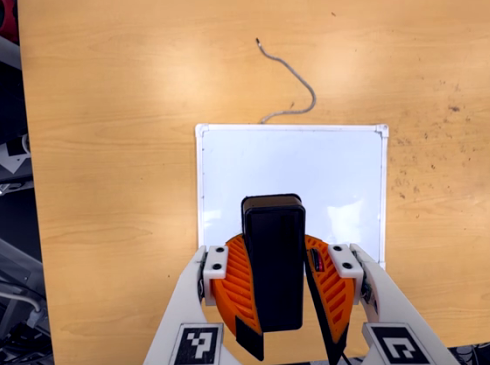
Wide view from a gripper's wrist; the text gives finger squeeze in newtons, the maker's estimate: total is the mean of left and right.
{"total": 10.8, "left": 10.1, "right": 11.6}